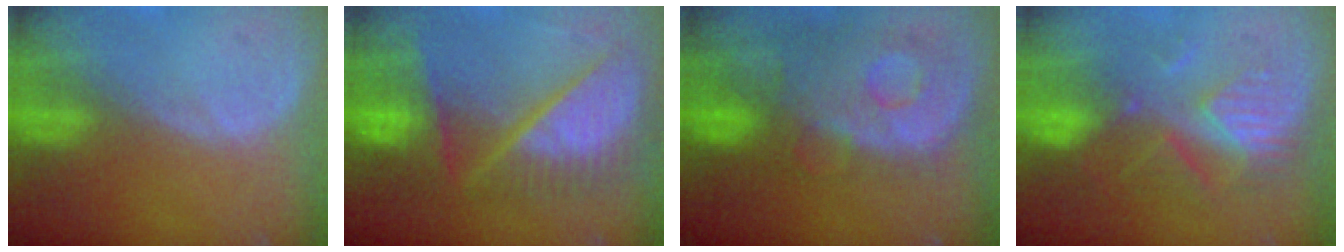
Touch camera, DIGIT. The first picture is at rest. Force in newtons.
{"total": 11.1, "press": 11.0, "slide": 1.3}
{"total": 11.2, "press": 9.7, "slide": 5.6}
{"total": 8.8, "press": 7.9, "slide": 3.8}